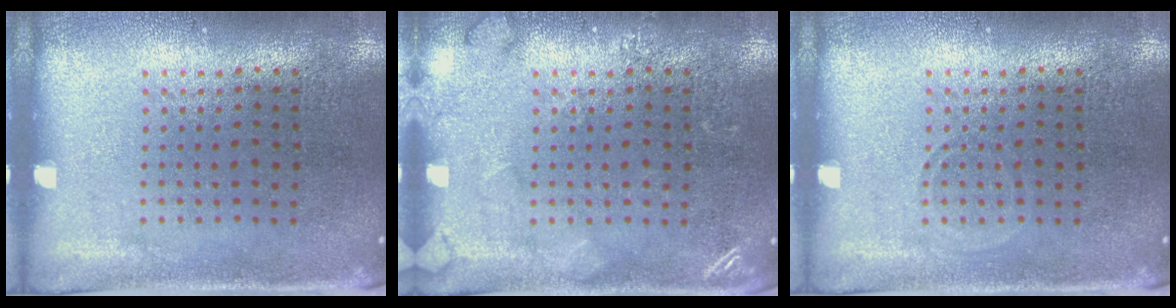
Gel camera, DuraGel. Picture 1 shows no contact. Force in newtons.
{"total": 2.0, "press": 2.0, "slide": 0.4}
{"total": 0.6, "press": 0.5, "slide": 0.2}